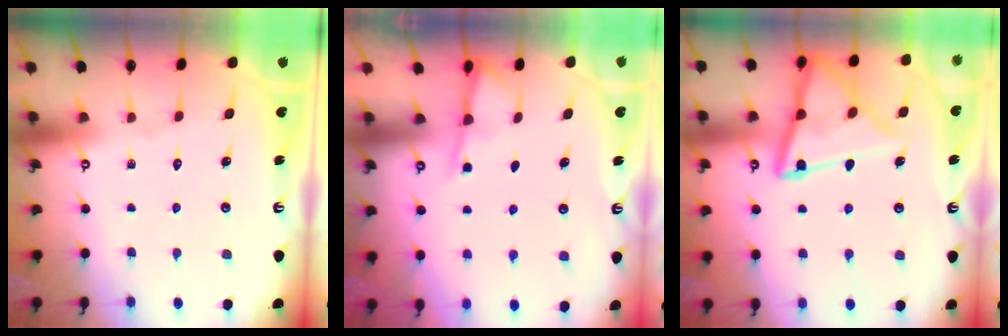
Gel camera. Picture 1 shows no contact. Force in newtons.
{"total": 2.5, "press": 2.5, "slide": 0.4}
{"total": 15.3, "press": 15.3, "slide": 1.4}